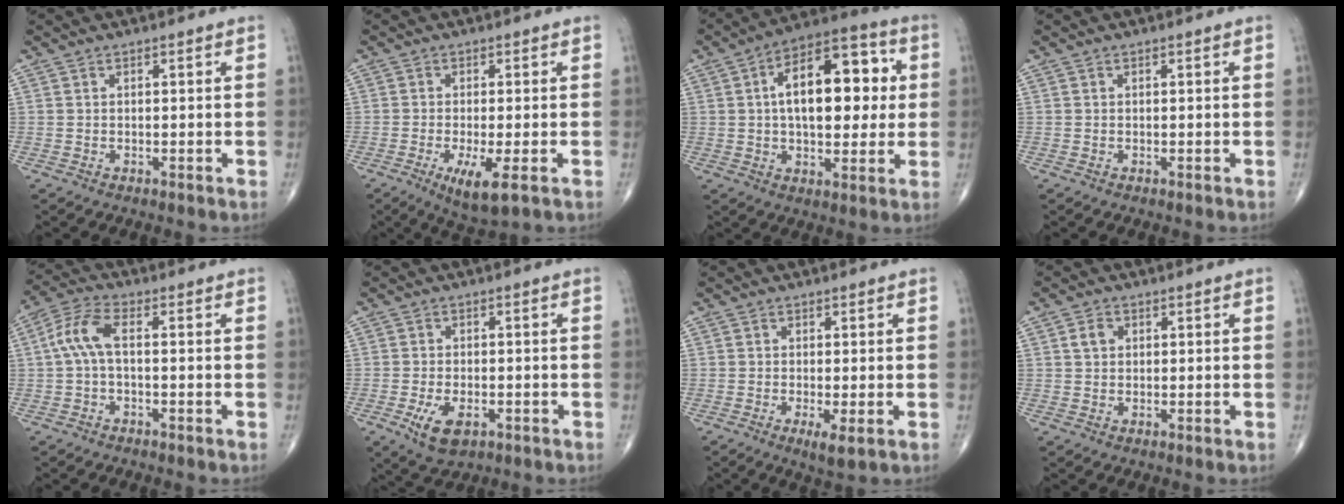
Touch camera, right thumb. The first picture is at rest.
{"total": 6.5, "force": [-2.5, 1.4, 5.9], "torque": [-0.108, -0.018, -0.041]}
{"total": 18.4, "force": [2.6, 9.6, 15.5], "torque": [-0.202, 0.022, 0.034]}
{"total": 0.0}
{"total": 6.3, "force": [-0.1, 2.6, 5.8], "torque": [-0.136, 0.023, -0.008]}
{"total": 6.2, "force": [-2.4, 3.2, 4.7], "torque": [-0.084, 0.000, -0.034]}
{"total": 3.1, "force": [-1.0, 0.6, 2.9], "torque": [-0.055, -0.011, -0.018]}
{"total": 2.5, "force": [0.7, 2.0, 1.3], "torque": [-0.019, 0.004, 0.012]}